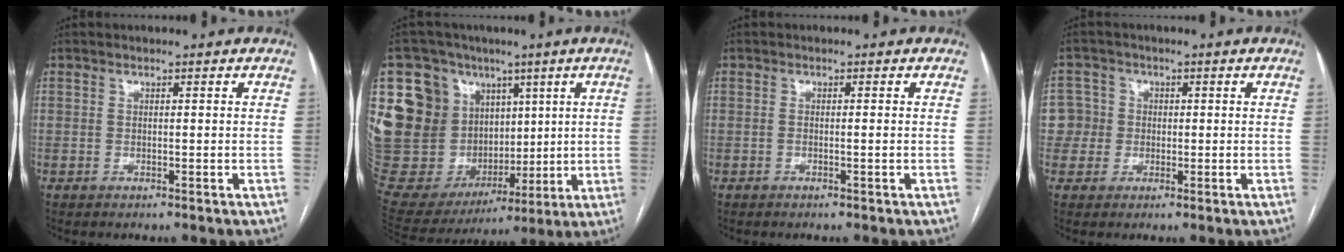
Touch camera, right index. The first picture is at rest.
{"total": 27.1, "force": [7.4, 21.4, 14.9], "torque": [-0.338, 0.081, 0.164]}
{"total": 0.5, "force": [-0.2, -0.1, 0.5], "torque": [-0.010, 0.000, -0.002]}
{"total": 5.4, "force": [0.2, 5.4, 0.0], "torque": [0.005, 0.025, 0.004]}